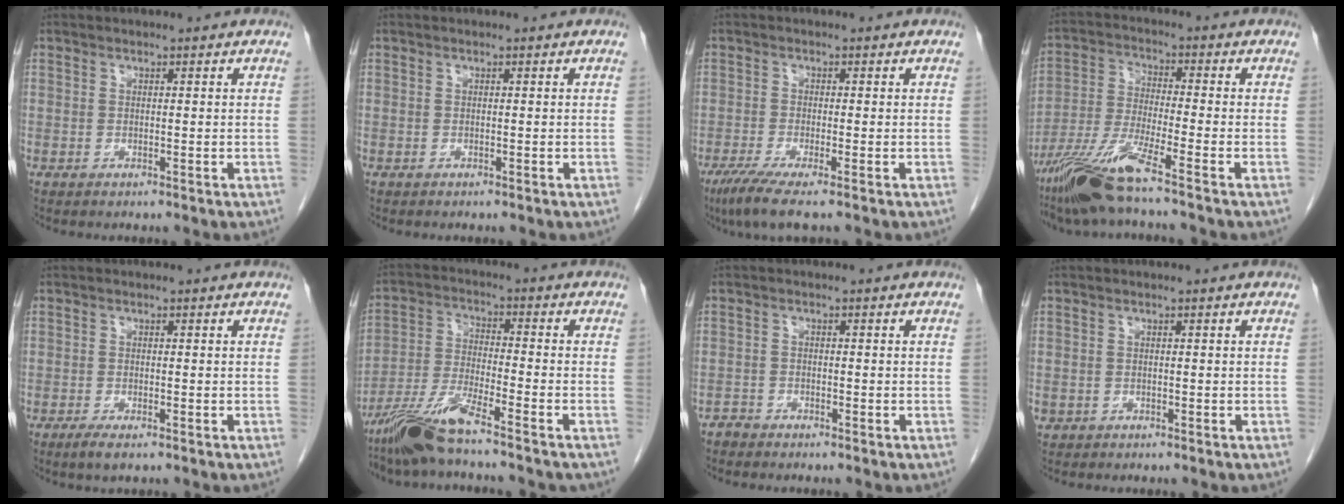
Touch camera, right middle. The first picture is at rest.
{"total": 0.0}
{"total": 5.0, "force": [-3.3, 0.0, 3.7], "torque": [-0.069, -0.015, -0.064]}
{"total": 9.9, "force": [-7.2, -0.9, 6.7], "torque": [-0.144, -0.028, -0.139]}
{"total": 2.2, "force": [-1.4, 0.5, 1.6], "torque": [-0.032, -0.005, -0.023]}
{"total": 9.7, "force": [-7.8, 0.2, 5.8], "torque": [-0.124, -0.020, -0.148]}
{"total": 1.4, "force": [-1.3, 0.4, -0.3], "torque": [0.007, 0.001, -0.026]}
{"total": 0.8, "force": [-0.3, 0.7, 0.1], "torque": [-0.007, 0.004, -0.002]}